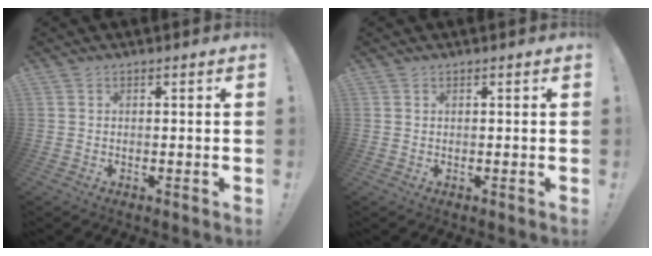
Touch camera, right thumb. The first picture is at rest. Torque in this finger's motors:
{"motor_torque": [-0.05, 0.08, 0.22, -0.16, -0.09]}